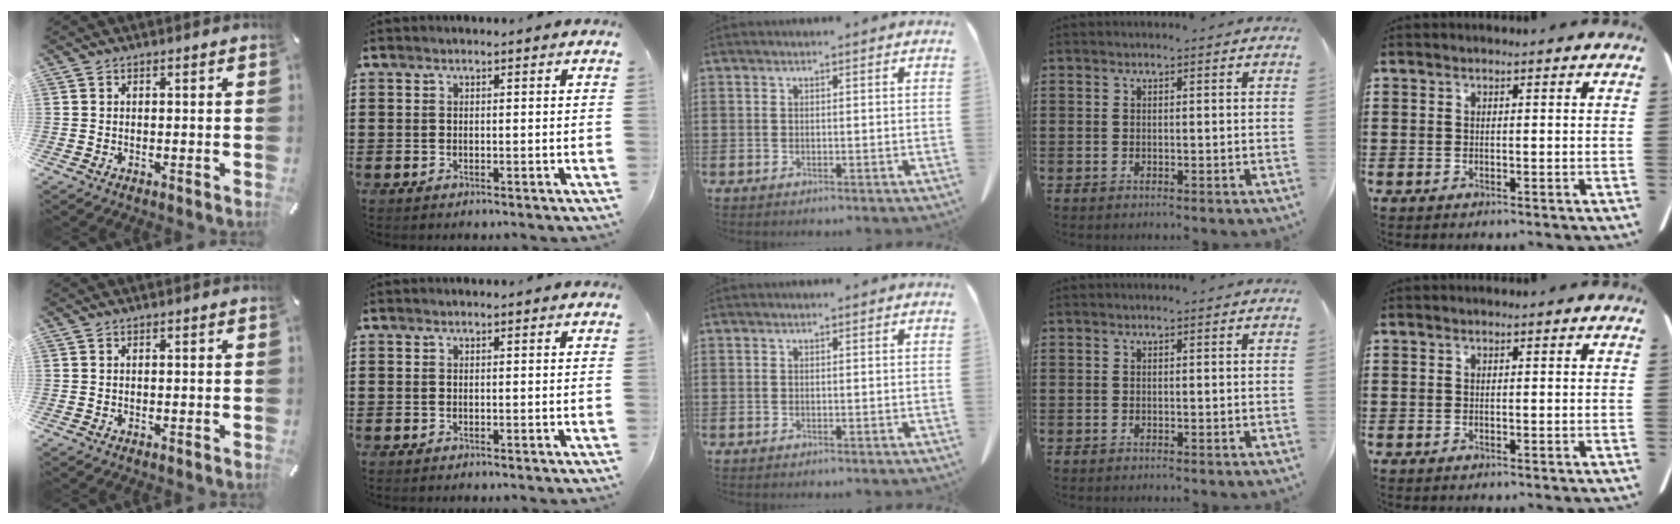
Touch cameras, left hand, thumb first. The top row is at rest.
{}